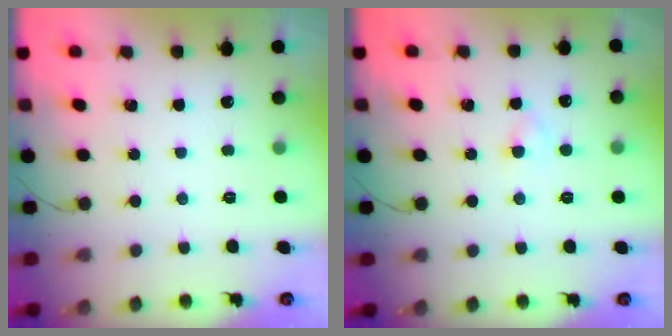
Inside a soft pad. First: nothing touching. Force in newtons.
{"total": 2.1, "press": 1.8, "slide": 1.1}